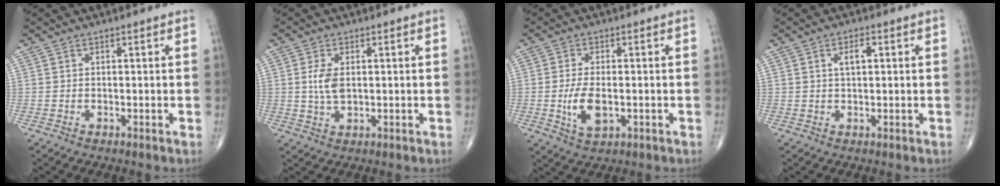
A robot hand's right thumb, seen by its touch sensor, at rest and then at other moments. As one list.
[{"total": 4.7, "force": [0.6, 2.5, 3.9], "torque": [-0.082, -0.005, 0.013]}, {"total": 6.5, "force": [-1.2, 3.2, 5.5], "torque": [-0.107, -0.006, -0.016]}, {"total": 3.1, "force": [0.8, 1.4, 2.6], "torque": [-0.048, 0.004, 0.013]}]